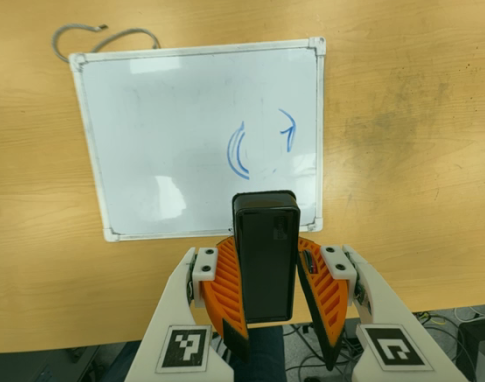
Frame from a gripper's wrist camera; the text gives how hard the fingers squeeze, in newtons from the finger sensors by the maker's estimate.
{"total": 7.0, "left": 7.7, "right": 6.4}